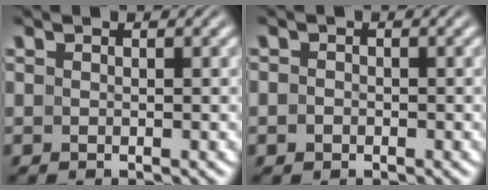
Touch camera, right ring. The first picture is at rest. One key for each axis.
{"total": 0.9, "fx": -0.5, "fy": 0.7, "fz": 0.1, "tx": -0.010, "ty": -0.009, "tz": -0.005}